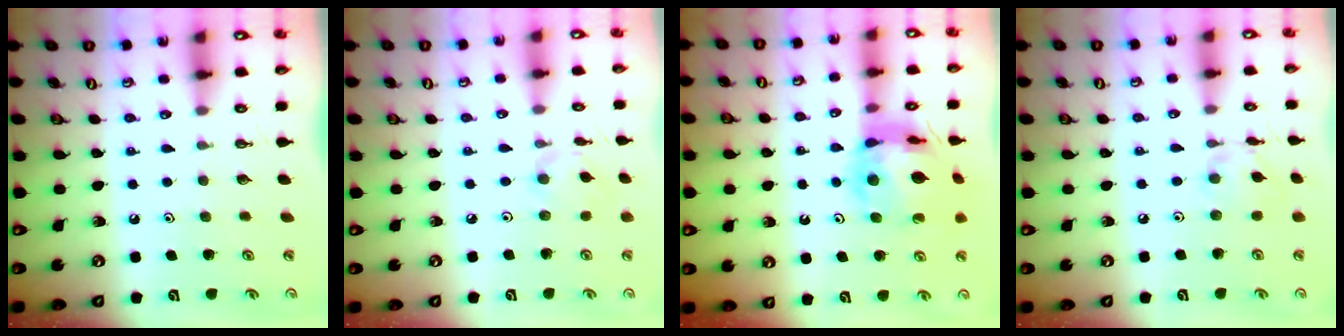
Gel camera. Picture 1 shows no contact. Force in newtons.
{"total": 2.9, "press": 2.9, "slide": 0.2}
{"total": 16.1, "press": 16.0, "slide": 2.0}
{"total": 6.0, "press": 6.0, "slide": 0.3}